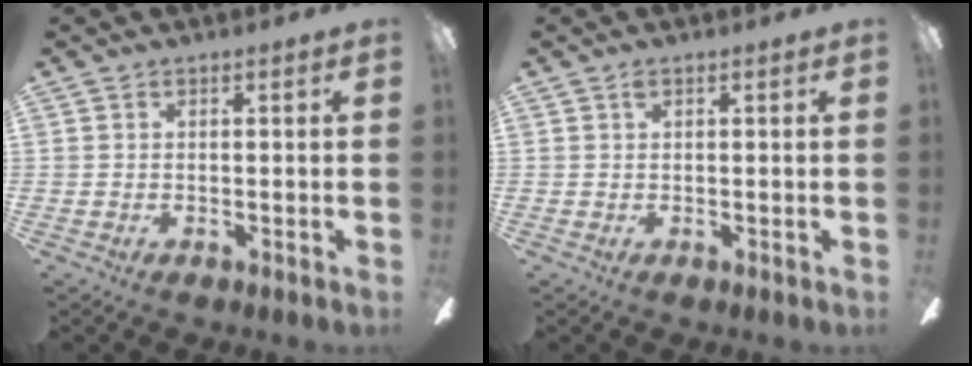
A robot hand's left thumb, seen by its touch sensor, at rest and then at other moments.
{"total": 0.8, "force": [0.4, 0.3, 0.6], "torque": [-0.014, 0.002, 0.008]}